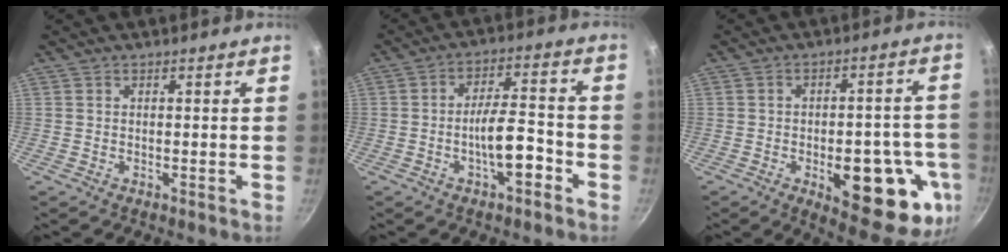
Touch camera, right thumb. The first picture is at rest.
{"total": 8.7, "force": [-3.6, 2.9, 7.3], "torque": [-0.105, 0.037, -0.059]}
{"total": 19.6, "force": [-6.4, 8.5, 16.5], "torque": [-0.154, 0.011, -0.078]}